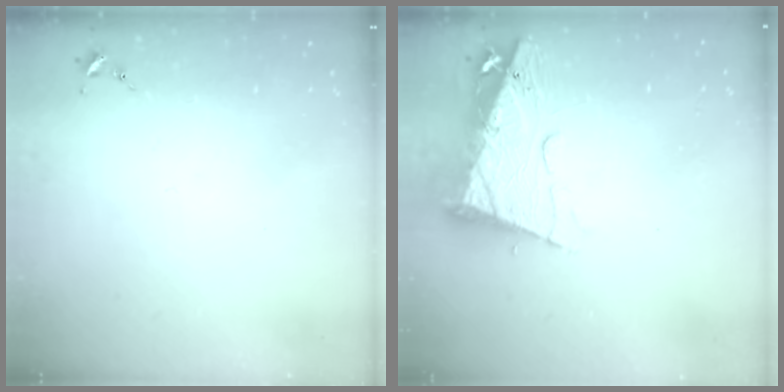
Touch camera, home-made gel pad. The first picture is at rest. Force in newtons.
{"total": 14.8, "press": 14.8, "slide": 1.6}